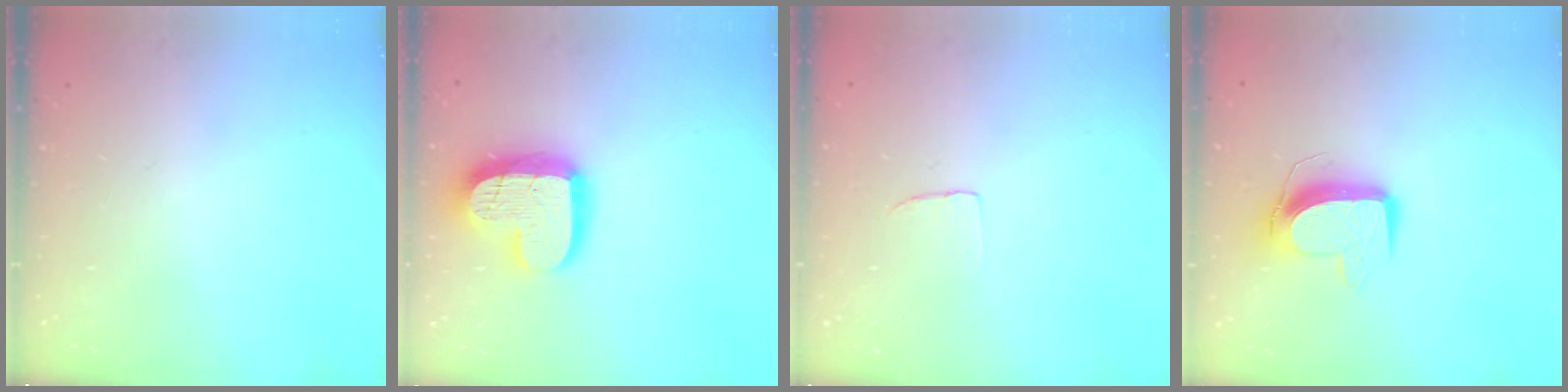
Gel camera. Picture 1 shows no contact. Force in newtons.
{"total": 17.4, "press": 17.4, "slide": 1.7}
{"total": 2.7, "press": 2.7, "slide": 0.2}
{"total": 10.5, "press": 10.5, "slide": 0.3}